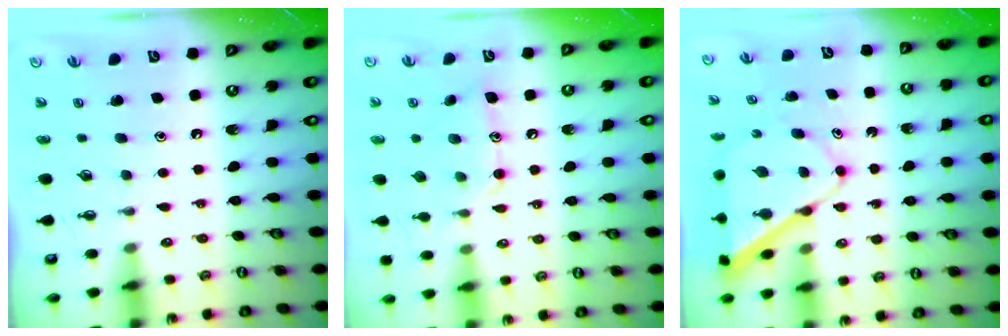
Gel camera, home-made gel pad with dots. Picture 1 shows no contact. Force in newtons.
{"total": 10.1, "press": 10.1, "slide": 0.5}
{"total": 9.7, "press": 9.7, "slide": 0.9}